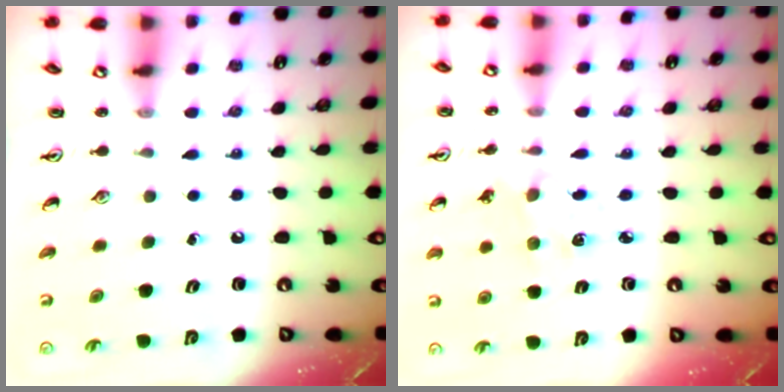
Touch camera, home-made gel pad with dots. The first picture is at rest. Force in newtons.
{"total": 3.0, "press": 3.0, "slide": 0.2}